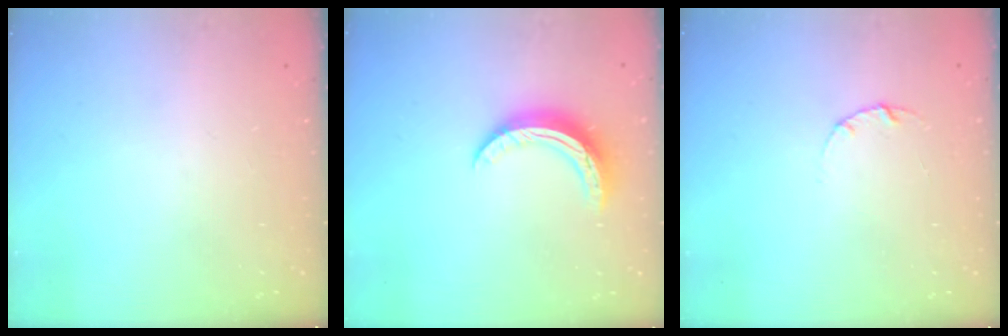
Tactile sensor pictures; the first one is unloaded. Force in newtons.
{"total": 11.0, "press": 11.0, "slide": 0.5}
{"total": 3.0, "press": 3.0, "slide": 0.4}